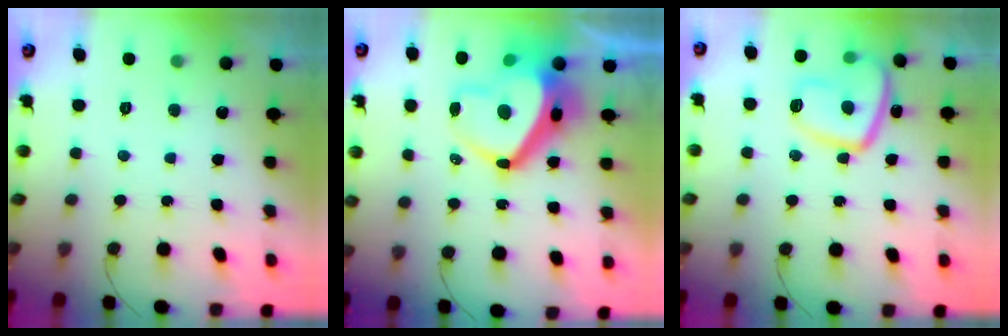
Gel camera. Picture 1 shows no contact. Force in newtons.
{"total": 16.6, "press": 16.6, "slide": 1.6}
{"total": 12.8, "press": 12.7, "slide": 1.3}